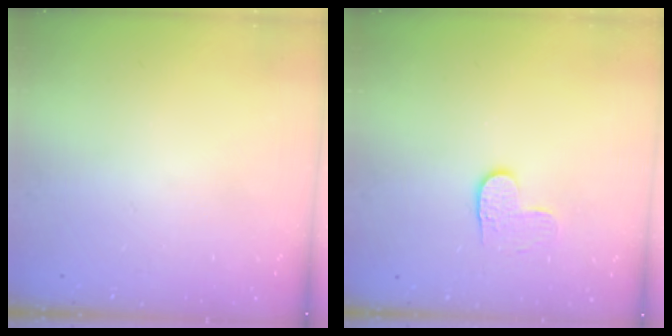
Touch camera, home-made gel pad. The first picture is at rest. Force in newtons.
{"total": 4.0, "press": 4.0, "slide": 0.4}